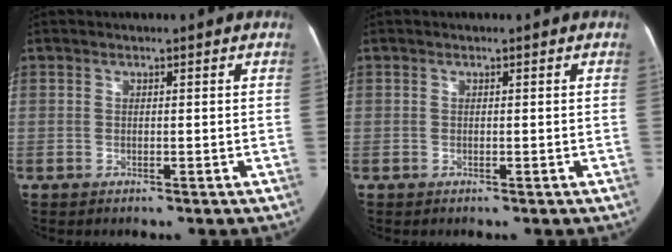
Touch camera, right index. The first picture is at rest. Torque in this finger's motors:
{"motor_torque": [0.00, 0.00, 0.02, 0.00]}